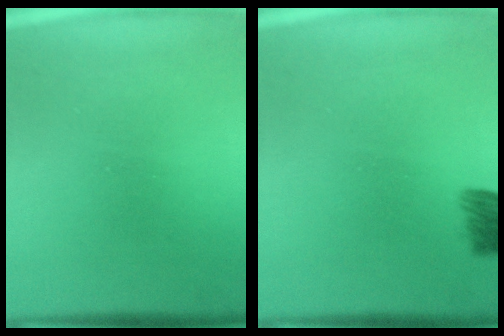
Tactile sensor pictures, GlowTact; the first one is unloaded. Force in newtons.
{"total": 3.9}